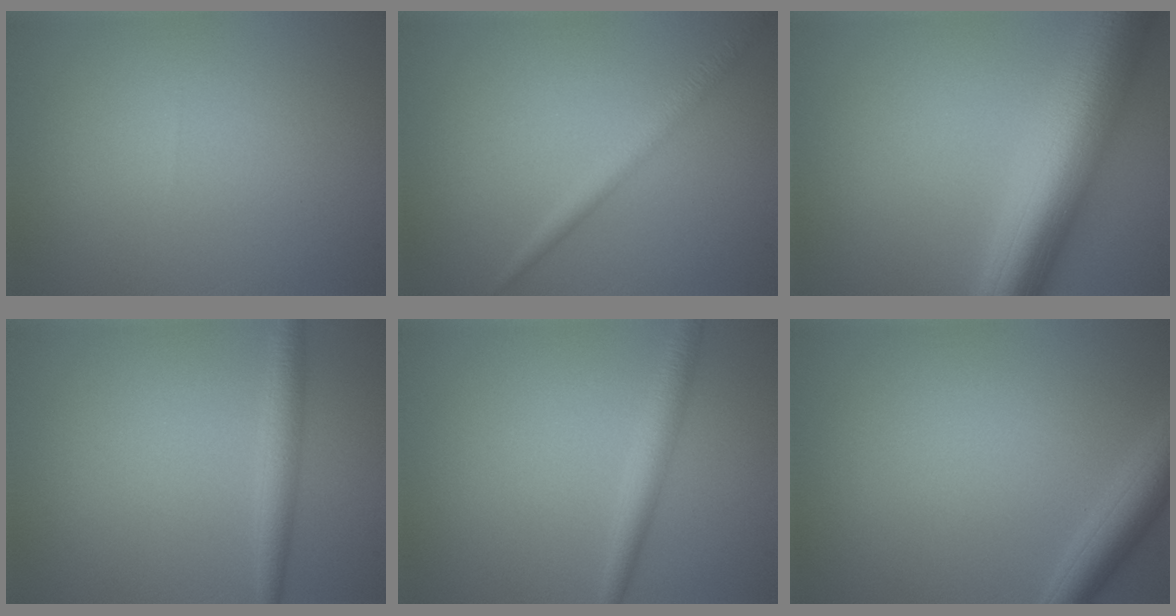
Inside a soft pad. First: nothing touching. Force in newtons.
{"total": 1.9, "press": 1.9, "slide": 0.1}
{"total": 10.0, "press": 10.0, "slide": 0.4}
{"total": 2.4, "press": 2.4, "slide": 0.0}
{"total": 2.3, "press": 2.3, "slide": 0.0}
{"total": 3.5, "press": 3.5, "slide": 0.2}